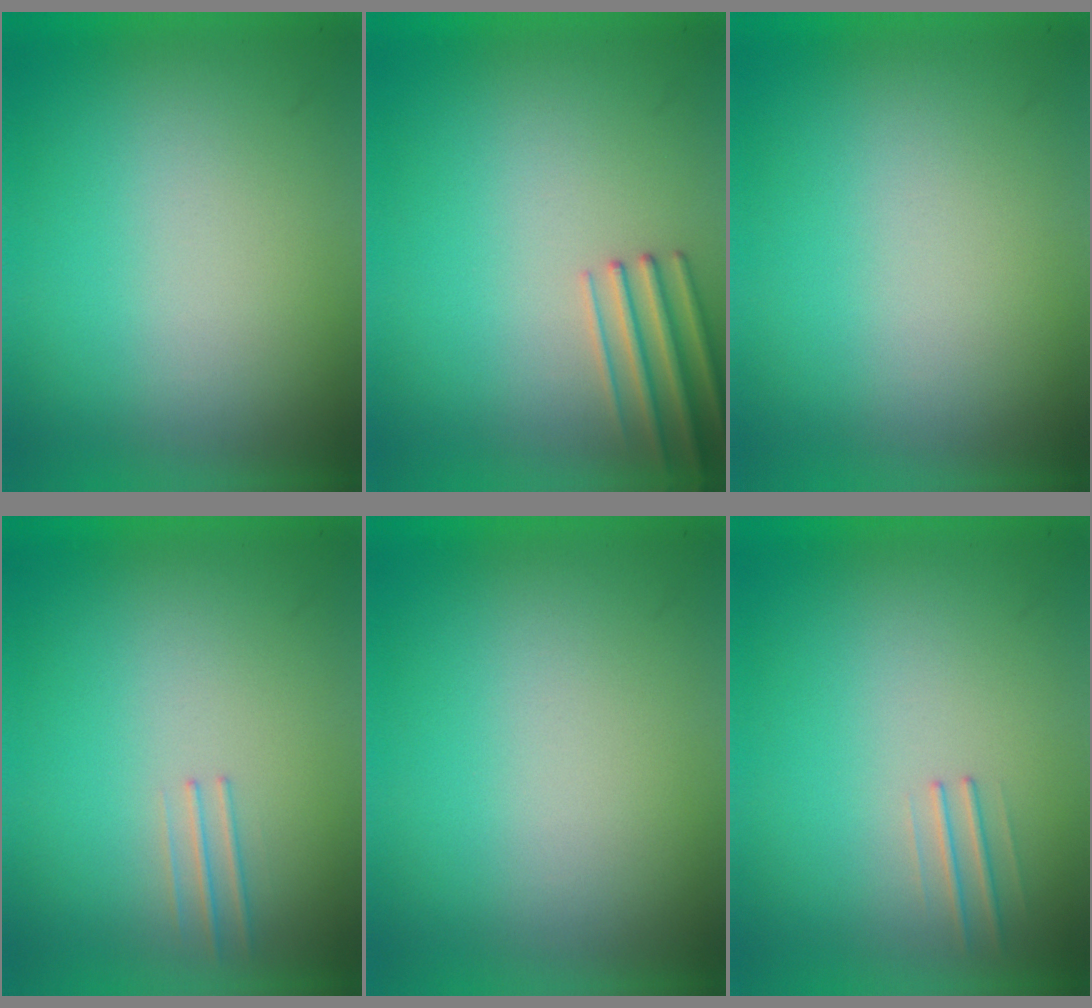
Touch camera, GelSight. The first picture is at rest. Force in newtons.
{"total": 2.5}
{"total": 0.0}
{"total": 1.1}
{"total": 0.0}
{"total": 1.0}